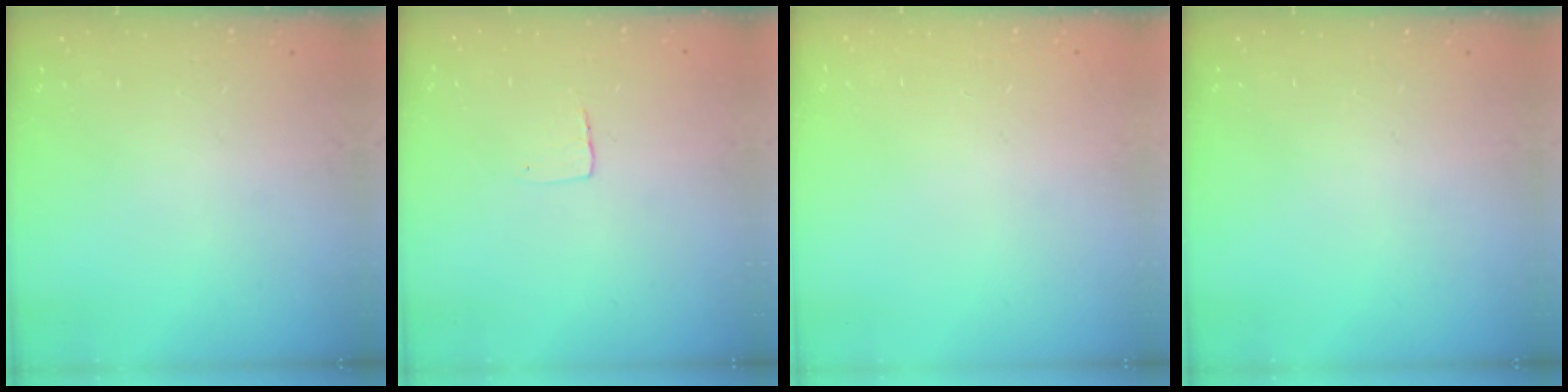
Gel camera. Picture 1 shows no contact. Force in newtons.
{"total": 4.3, "press": 4.3, "slide": 0.3}
{"total": 0.0}
{"total": 0.0}